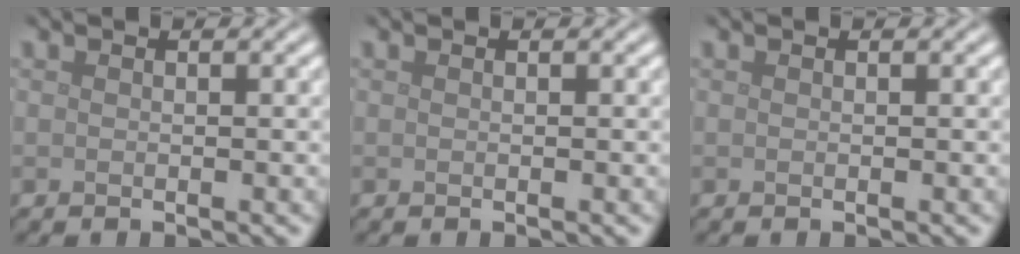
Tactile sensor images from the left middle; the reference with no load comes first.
{"total": 0.0}
{"total": 0.0}